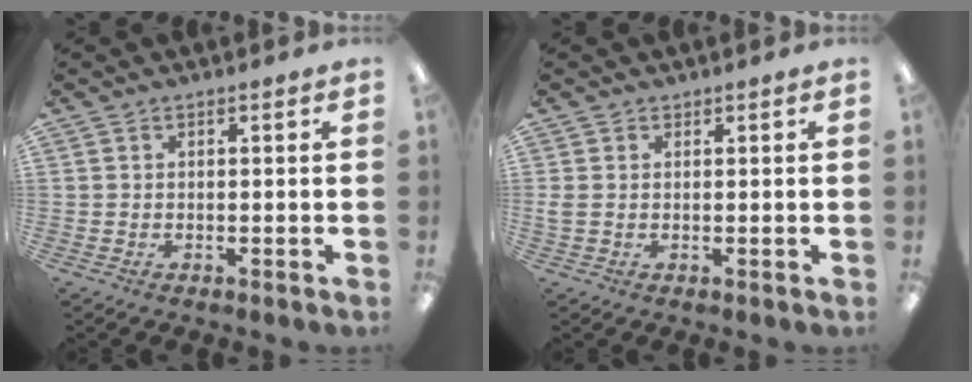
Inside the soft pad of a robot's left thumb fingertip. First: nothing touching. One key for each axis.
{"total": 1.5, "fx": 0.5, "fy": 1.1, "fz": 1.0, "tx": -0.020, "ty": 0.003, "tz": 0.009}